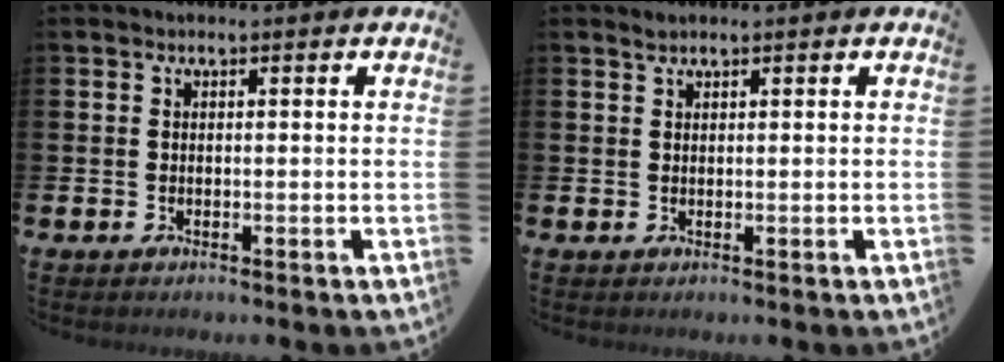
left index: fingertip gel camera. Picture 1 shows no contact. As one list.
[{"total": 1.0, "force": [0.9, 0.2, 0.2], "torque": [-0.001, 0.000, 0.016]}]